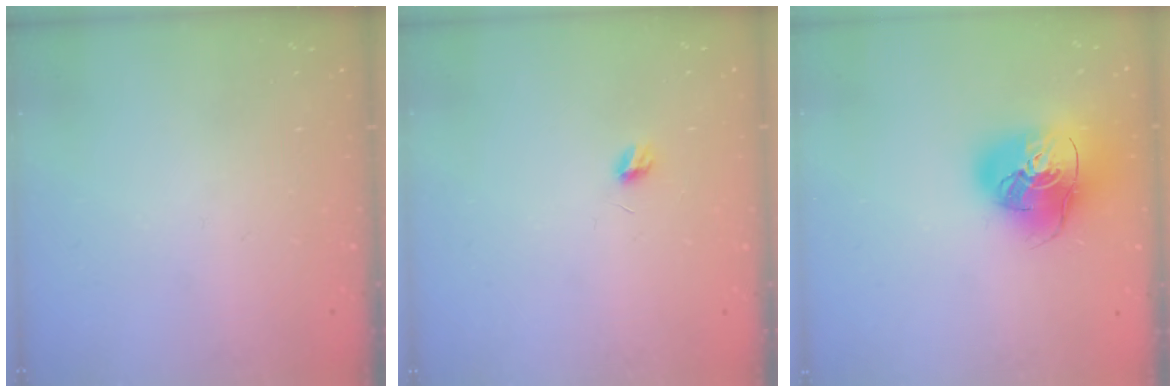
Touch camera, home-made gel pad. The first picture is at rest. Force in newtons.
{"total": 3.9, "press": 3.9, "slide": 0.3}
{"total": 19.6, "press": 19.4, "slide": 2.7}